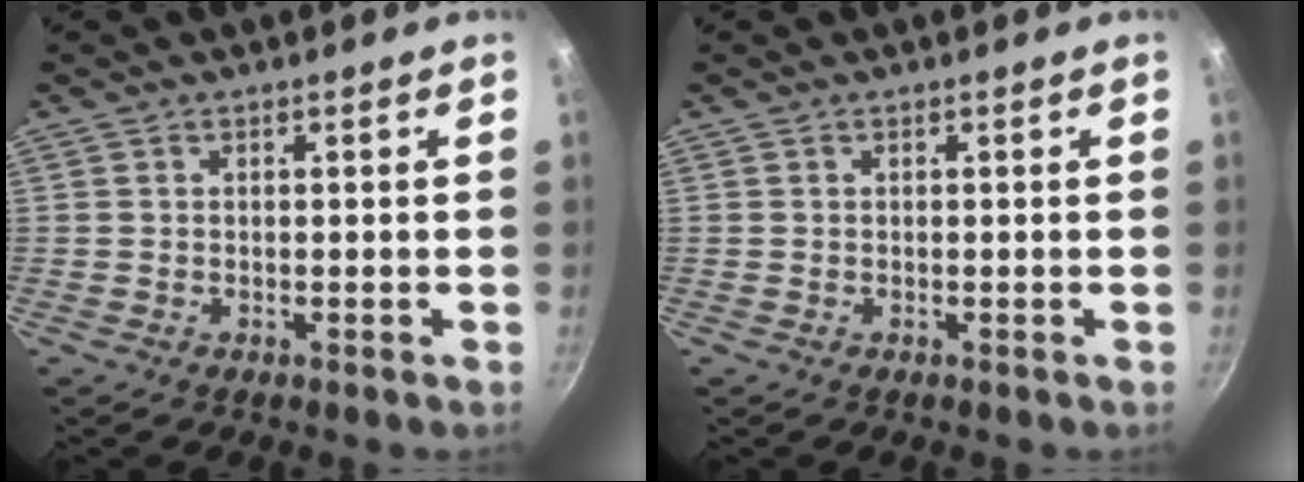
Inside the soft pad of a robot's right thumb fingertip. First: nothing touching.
{"total": 0.0}